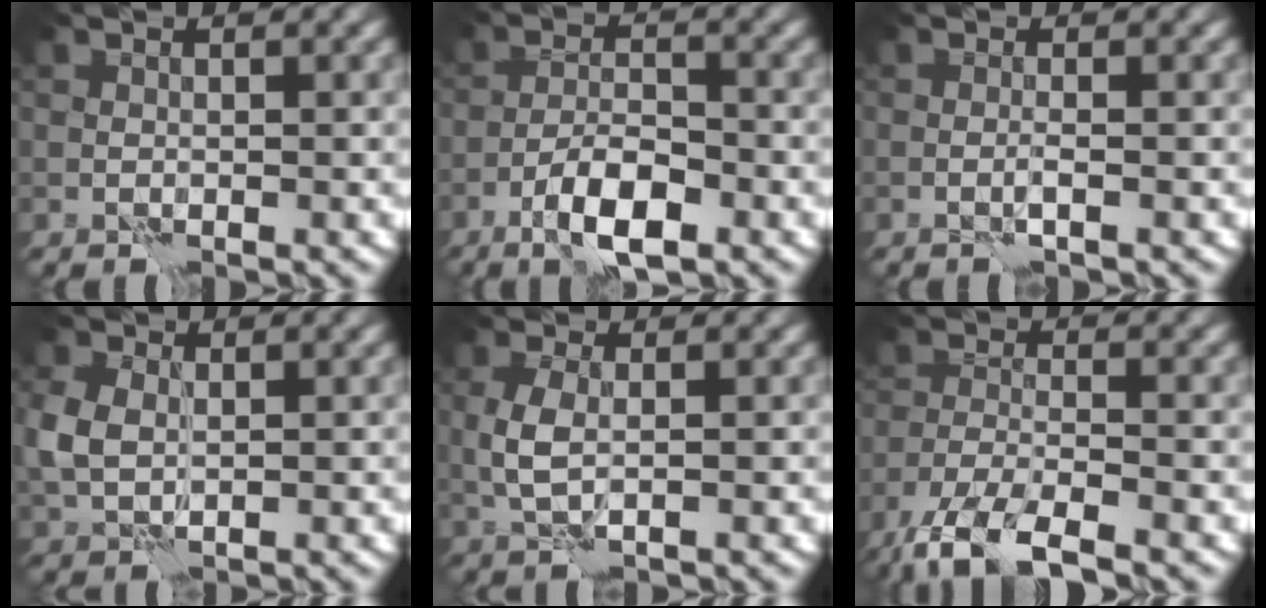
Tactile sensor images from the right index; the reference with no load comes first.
{"total": 4.9, "force": [-2.7, 1.4, 3.8], "torque": [-0.069, 0.003, -0.051]}
{"total": 0.6, "force": [-0.1, -0.3, 0.6], "torque": [-0.011, 0.004, -0.003]}
{"total": 3.5, "force": [0.5, 2.6, 2.3], "torque": [-0.065, 0.002, 0.006]}
{"total": 2.5, "force": [0.3, 1.1, 2.2], "torque": [-0.054, 0.000, 0.005]}
{"total": 7.6, "force": [-5.7, 1.9, 4.6], "torque": [-0.088, -0.012, -0.114]}